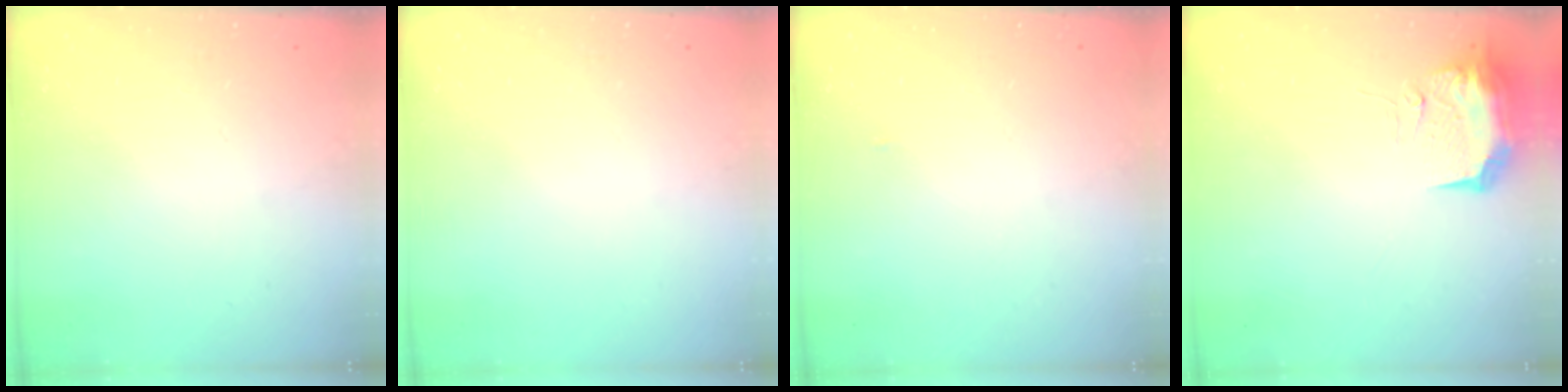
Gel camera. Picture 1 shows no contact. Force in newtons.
{"total": 0.0}
{"total": 15.5, "press": 3.5, "slide": 15.1}
{"total": 9.5, "press": 9.4, "slide": 1.4}